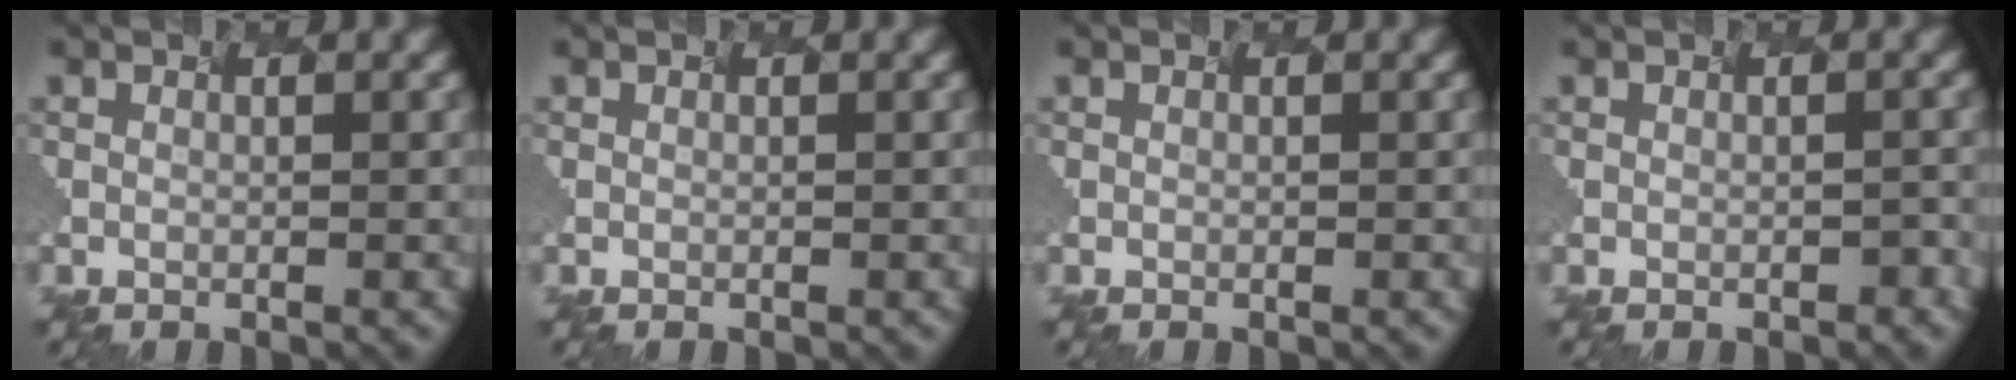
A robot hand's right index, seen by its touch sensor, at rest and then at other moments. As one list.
[{"total": 0.0}, {"total": 0.0}, {"total": 0.5, "force": [-0.3, 0.1, 0.4], "torque": [-0.004, -0.002, 0.007]}]